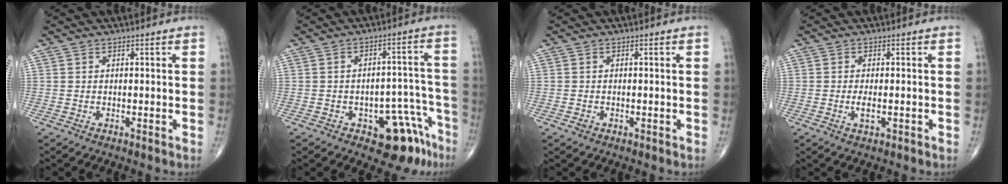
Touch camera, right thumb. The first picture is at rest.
{"total": 10.7, "force": [-6.4, 5.4, 6.6], "torque": [-0.038, 0.059, -0.078]}
{"total": 0.8, "force": [-0.4, 0.6, 0.3], "torque": [-0.005, 0.003, -0.005]}
{"total": 2.5, "force": [-0.6, 1.0, 2.2], "torque": [-0.044, -0.002, -0.011]}